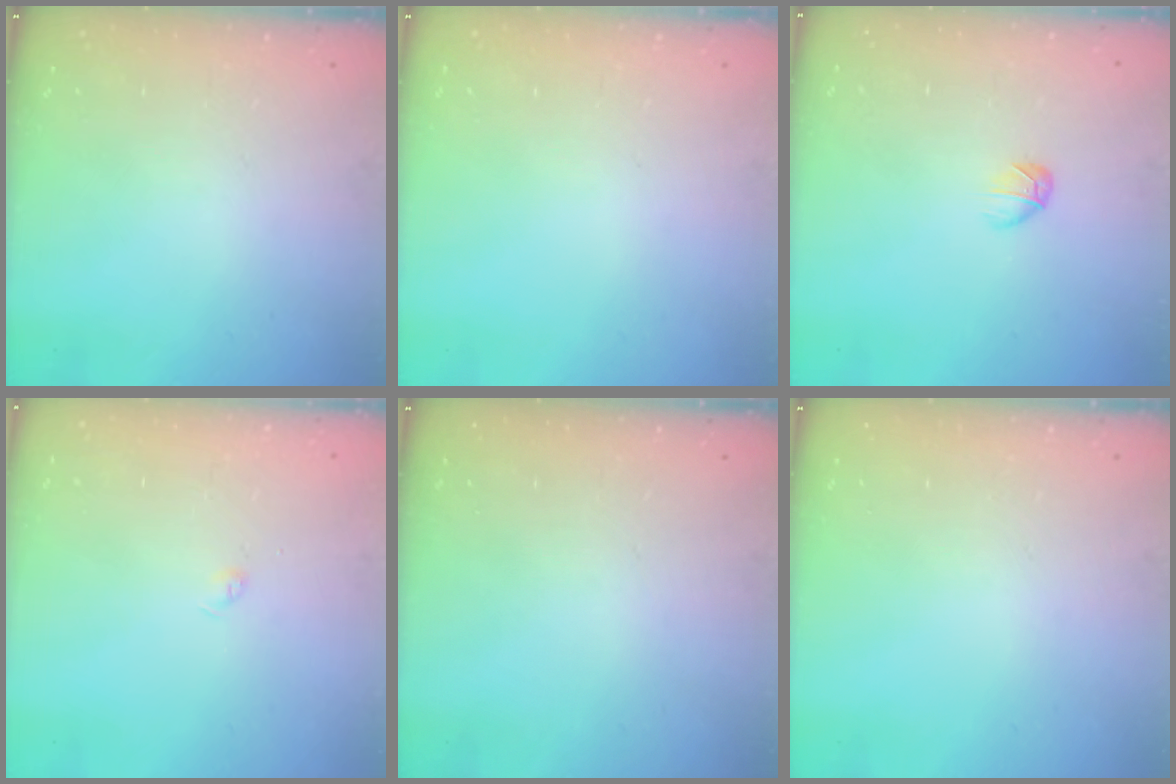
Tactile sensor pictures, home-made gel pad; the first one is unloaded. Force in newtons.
{"total": 0.0}
{"total": 2.8, "press": 2.7, "slide": 0.9}
{"total": 2.4, "press": 2.3, "slide": 0.3}
{"total": 0.0}
{"total": 0.0}